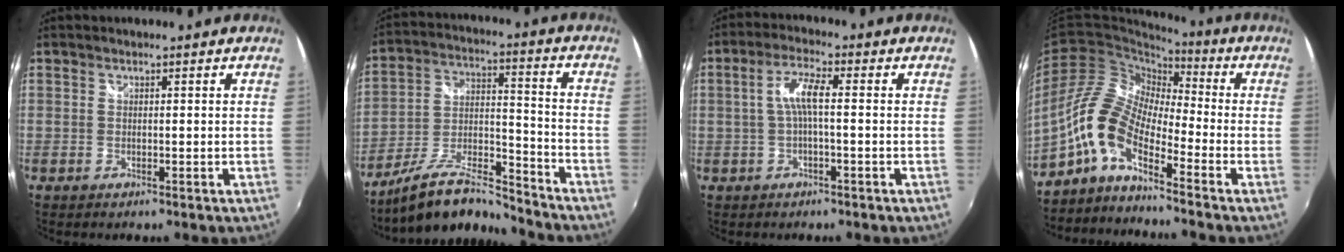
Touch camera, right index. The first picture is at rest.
{"total": 13.7, "force": [-12.0, 2.7, 6.0], "torque": [-0.128, 0.001, -0.219]}
{"total": 4.9, "force": [-0.4, 0.8, 4.9], "torque": [-0.099, 0.010, -0.005]}
{"total": 10.8, "force": [-6.0, 3.8, 8.1], "torque": [-0.161, 0.014, -0.140]}